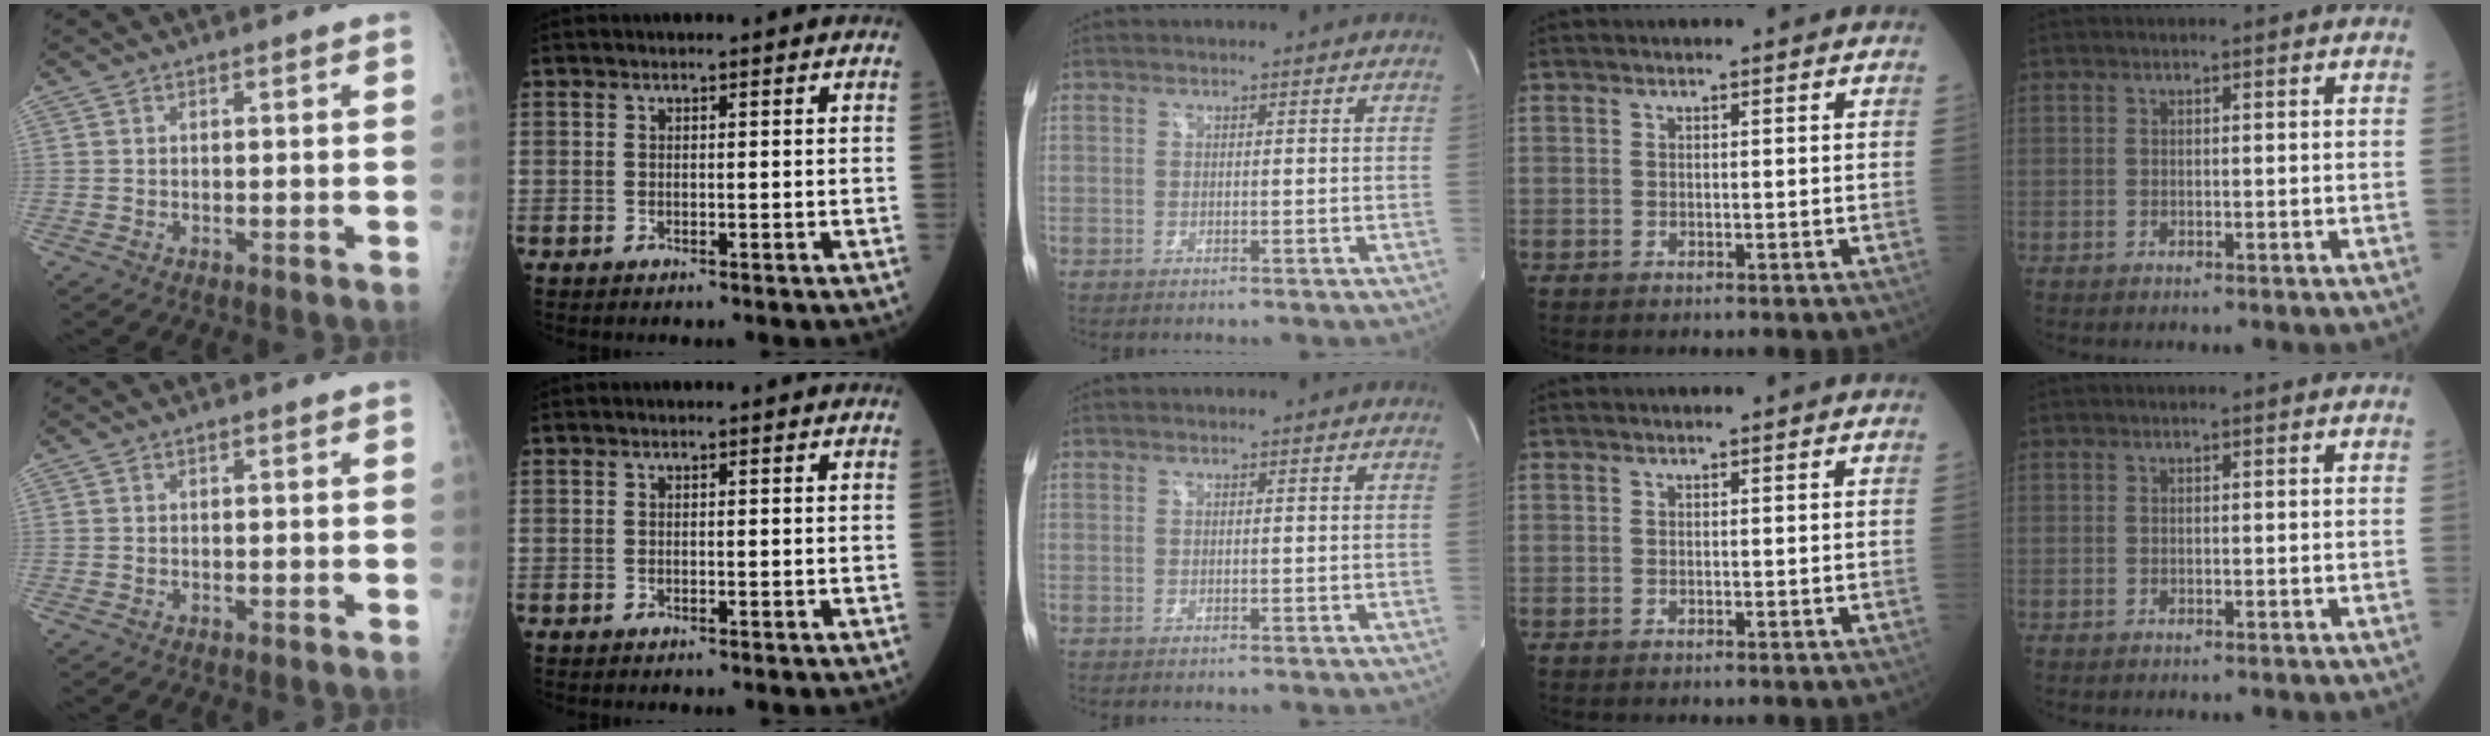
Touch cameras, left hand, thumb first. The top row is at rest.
{}